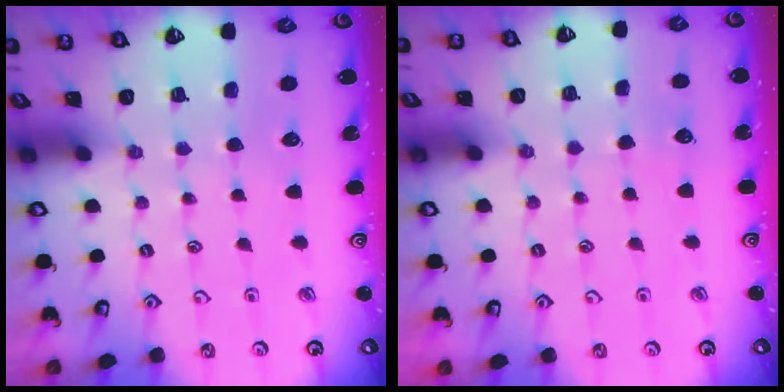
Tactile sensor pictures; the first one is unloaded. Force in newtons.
{"total": 4.5, "press": 4.4, "slide": 0.5}